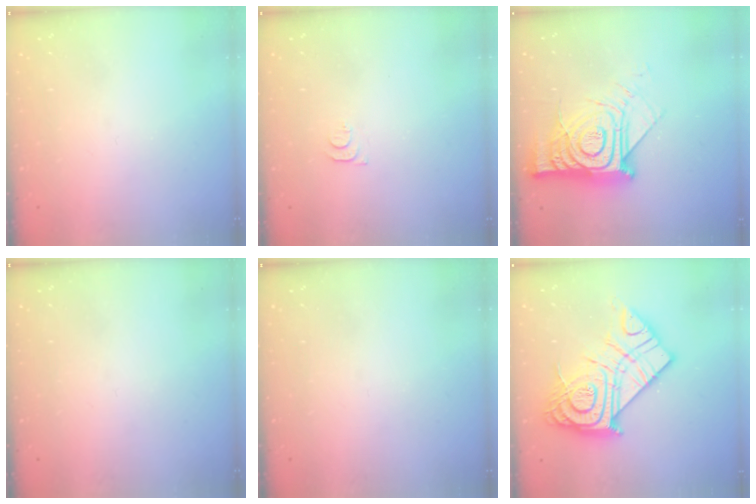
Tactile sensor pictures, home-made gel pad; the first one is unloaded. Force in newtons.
{"total": 3.7, "press": 3.6, "slide": 0.4}
{"total": 17.1, "press": 17.0, "slide": 1.5}
{"total": 0.0}
{"total": 0.0}
{"total": 24.3, "press": 24.1, "slide": 2.4}